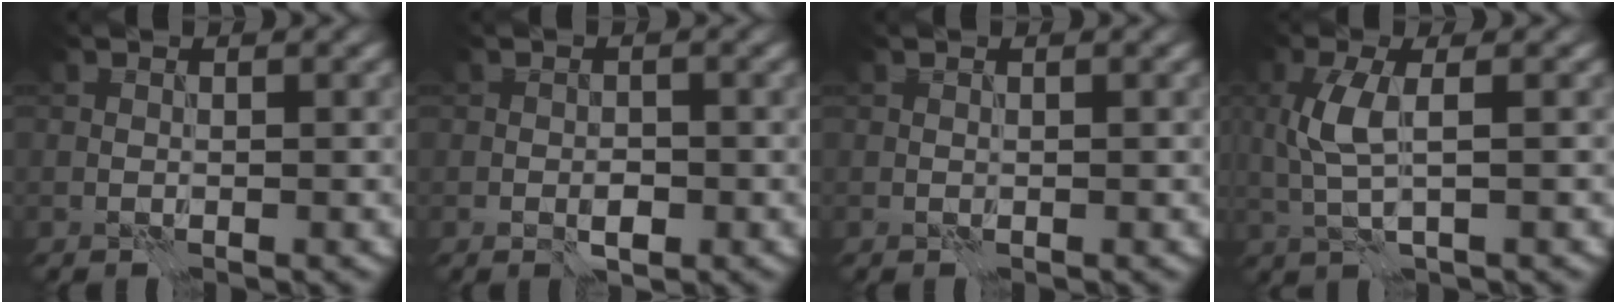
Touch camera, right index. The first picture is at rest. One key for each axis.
{"total": 2.0, "fx": -0.7, "fy": 1.3, "fz": 1.4, "tx": -0.023, "ty": -0.002, "tz": -0.012}
{"total": 0.0}
{"total": 3.4, "fx": 0.4, "fy": 0.9, "fz": 3.3, "tx": -0.077, "ty": 0.002, "tz": 0.009}